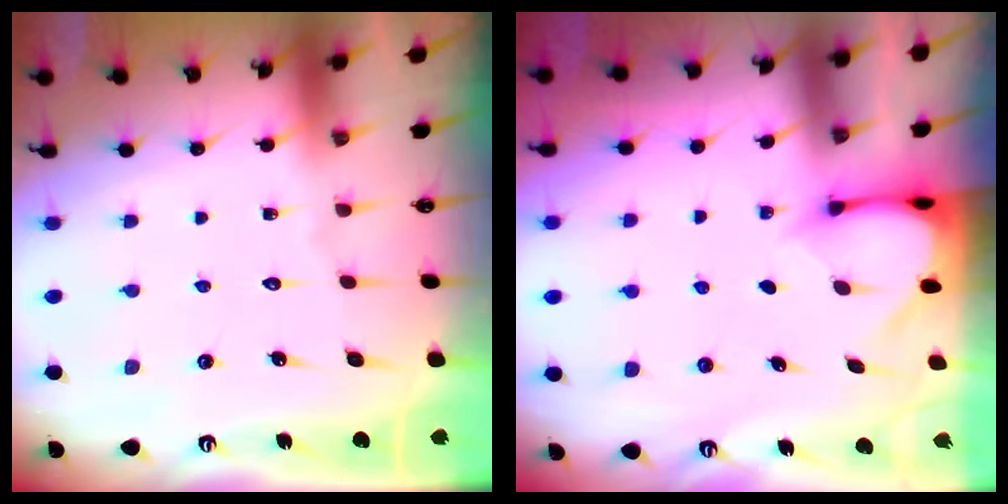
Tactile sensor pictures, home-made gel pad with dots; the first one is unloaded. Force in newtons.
{"total": 3.4, "press": 3.4, "slide": 0.3}